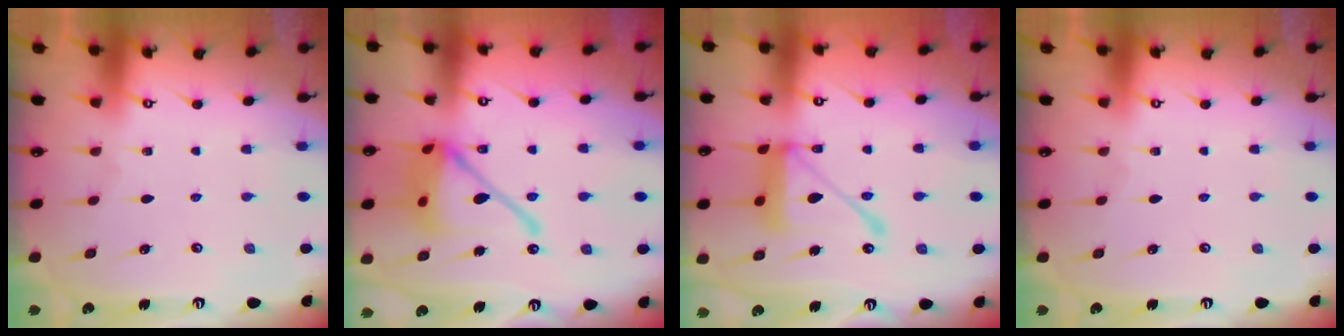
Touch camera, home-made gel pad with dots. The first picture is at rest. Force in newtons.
{"total": 17.8, "press": 17.7, "slide": 2.0}
{"total": 17.4, "press": 17.3, "slide": 1.8}
{"total": 0.0}